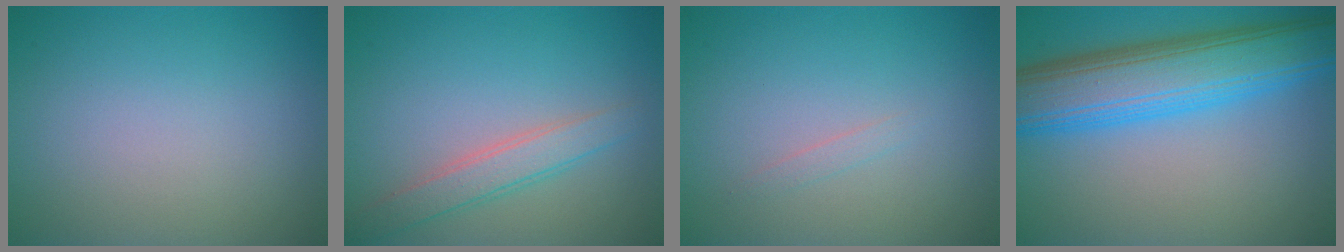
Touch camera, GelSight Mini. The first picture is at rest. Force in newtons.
{"total": 2.8, "press": 2.8, "slide": 0.1}
{"total": 0.6, "press": 0.6, "slide": 0.0}
{"total": 9.7, "press": 9.7, "slide": 0.1}